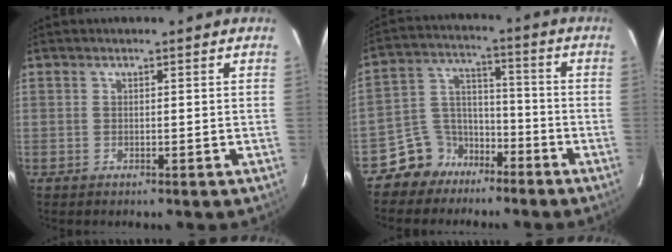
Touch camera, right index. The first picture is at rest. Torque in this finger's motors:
{"motor_torque": [-0.30, -0.86, -0.32, -0.21]}